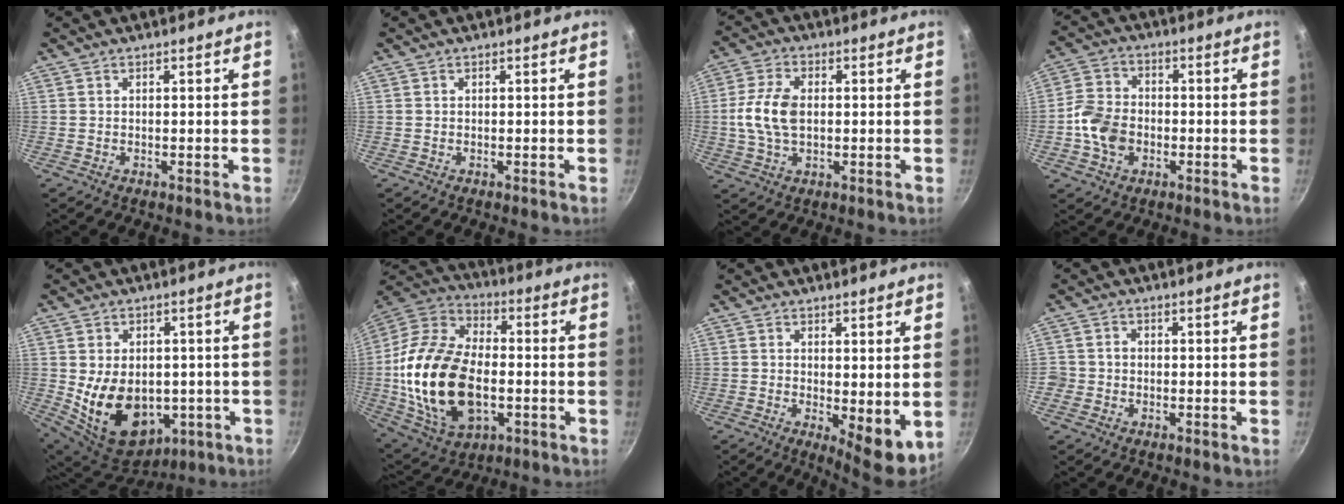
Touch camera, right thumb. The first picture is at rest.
{"total": 0.0}
{"total": 9.0, "force": [0.1, 5.6, 7.1], "torque": [-0.139, 0.014, -0.002]}
{"total": 8.8, "force": [-2.1, 6.7, 5.3], "torque": [-0.086, 0.018, -0.051]}
{"total": 16.6, "force": [-1.8, 11.9, 11.4], "torque": [-0.169, -0.010, 0.001]}
{"total": 25.1, "force": [-3.1, 15.5, 19.5], "torque": [-0.367, 0.024, -0.051]}
{"total": 7.2, "force": [0.2, 2.7, 6.7], "torque": [-0.082, -0.021, 0.009]}
{"total": 2.6, "force": [-0.8, 2.3, 0.7], "torque": [-0.002, 0.011, -0.018]}